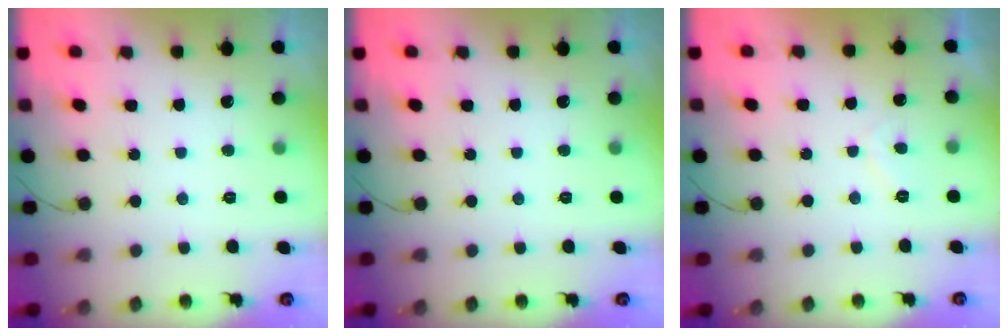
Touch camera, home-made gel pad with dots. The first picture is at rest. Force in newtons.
{"total": 0.0}
{"total": 1.1, "press": 0.9, "slide": 0.6}